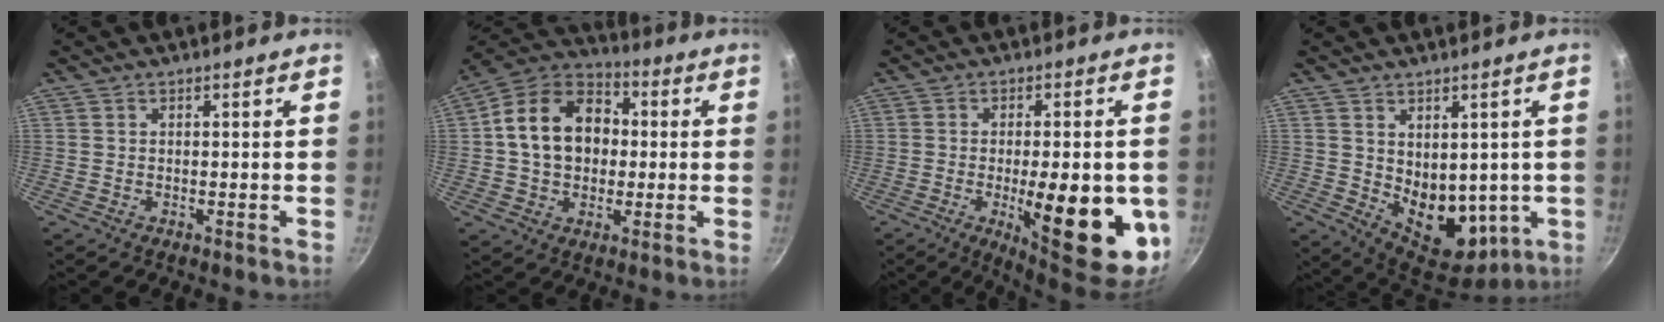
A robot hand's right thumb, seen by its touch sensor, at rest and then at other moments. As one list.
[{"total": 16.7, "force": [1.4, 12.7, 10.8], "torque": [-0.159, 0.032, 0.009]}, {"total": 18.3, "force": [-4.3, 6.0, 16.8], "torque": [-0.205, 0.000, -0.048]}, {"total": 12.6, "force": [0.8, 8.8, 9.0], "torque": [-0.099, -0.038, 0.039]}]